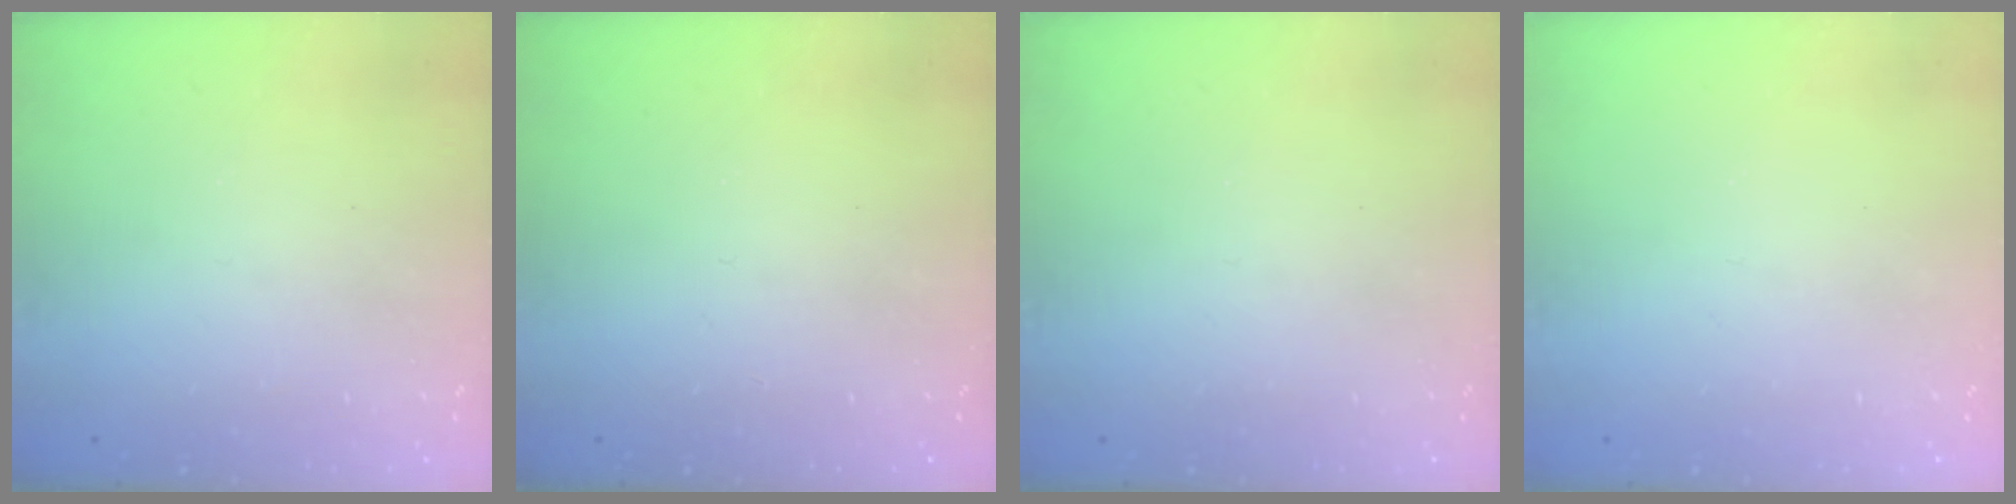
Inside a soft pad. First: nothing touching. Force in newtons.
{"total": 0.0}
{"total": 0.0}
{"total": 0.0}